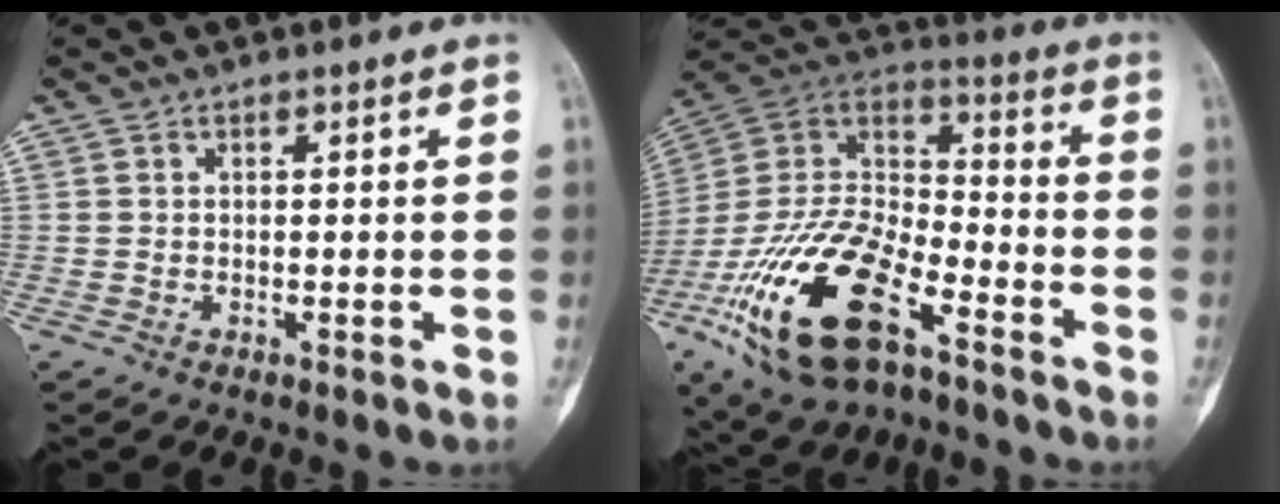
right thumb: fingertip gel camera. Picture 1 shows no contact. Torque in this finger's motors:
{"motor_torque": [0.88, 1.11, 1.98, -0.78, 0.73]}